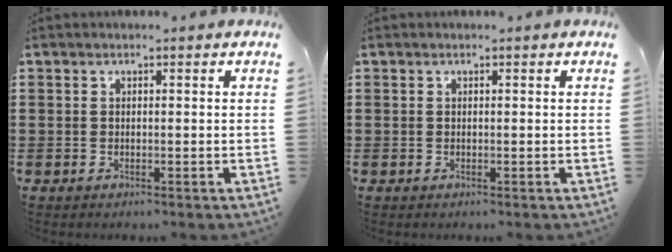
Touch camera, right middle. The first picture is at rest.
{"total": 0.0}